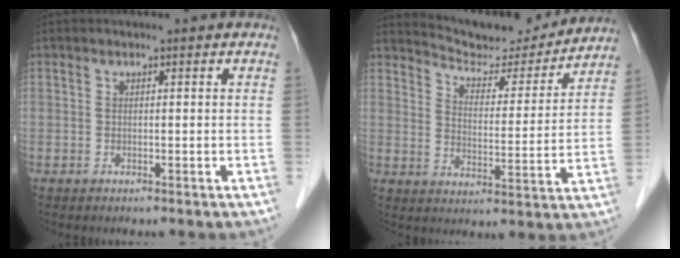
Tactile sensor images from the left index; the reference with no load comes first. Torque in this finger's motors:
{"motor_torque": [-0.20, -0.41, 0.15, 0.02]}